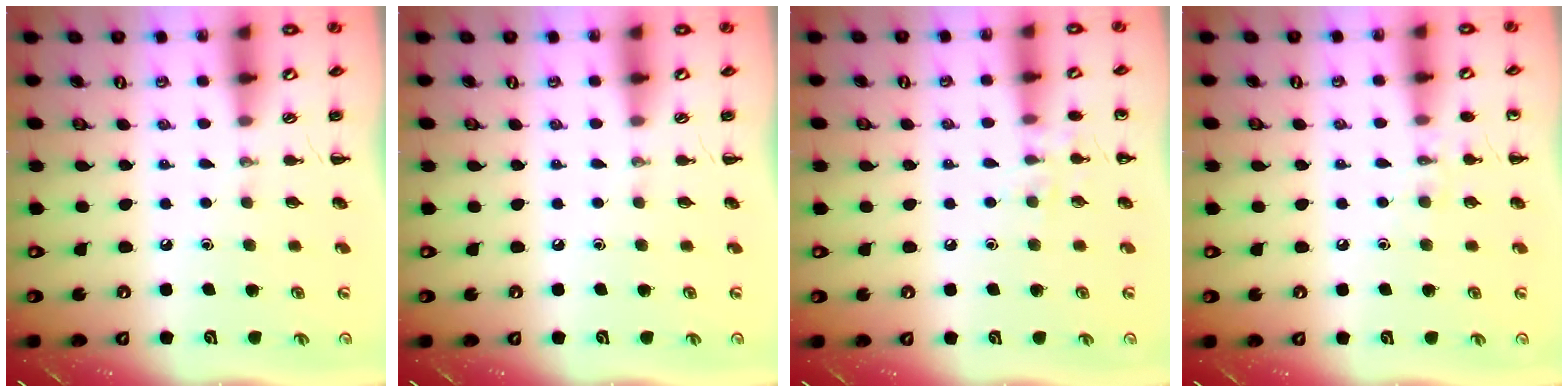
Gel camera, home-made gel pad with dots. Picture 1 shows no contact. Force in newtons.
{"total": 0.0}
{"total": 7.2, "press": 7.0, "slide": 1.6}
{"total": 6.1, "press": 5.8, "slide": 1.8}